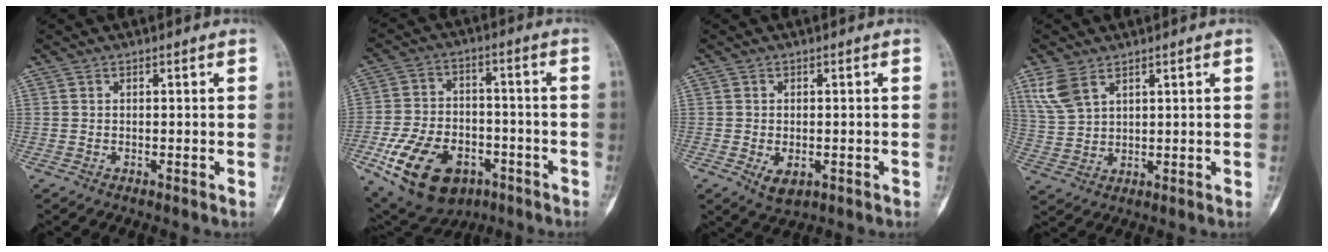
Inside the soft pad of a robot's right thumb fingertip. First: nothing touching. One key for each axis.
{"total": 18.2, "fx": -7.9, "fy": 11.6, "fz": 11.5, "tx": -0.196, "ty": 0.027, "tz": -0.119}
{"total": 3.9, "fx": -1.1, "fy": 2.5, "fz": 2.8, "tx": -0.040, "ty": -0.002, "tz": -0.007}
{"total": 6.4, "fx": 3.8, "fy": 3.4, "fz": 3.8, "tx": -0.079, "ty": -0.007, "tz": 0.090}